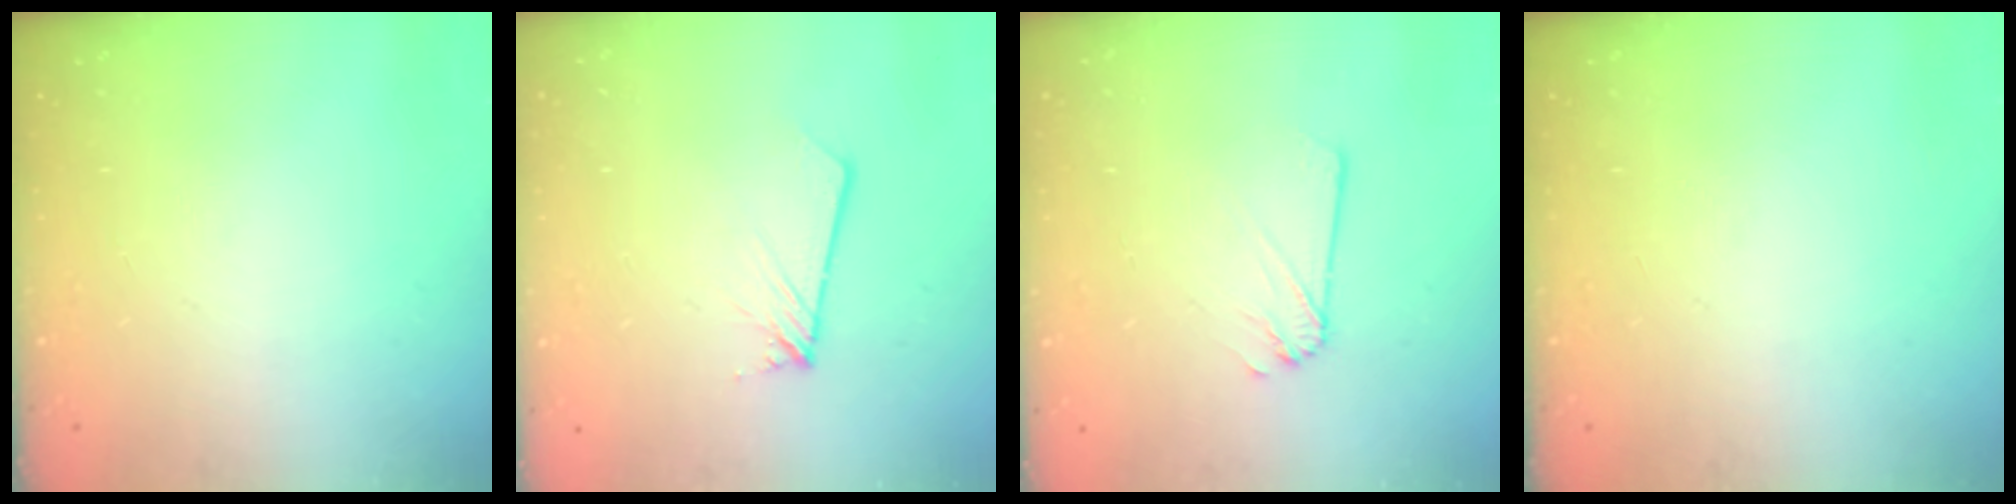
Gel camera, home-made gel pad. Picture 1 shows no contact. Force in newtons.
{"total": 2.0, "press": 2.0, "slide": 0.2}
{"total": 2.1, "press": 2.1, "slide": 0.1}
{"total": 0.0}